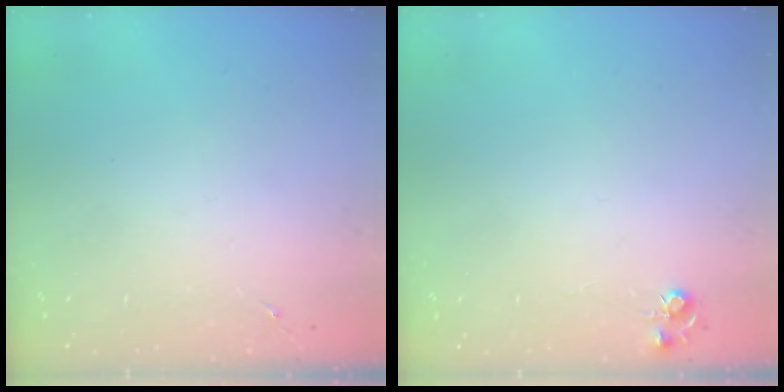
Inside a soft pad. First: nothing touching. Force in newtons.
{"total": 5.1, "press": 5.0, "slide": 0.5}